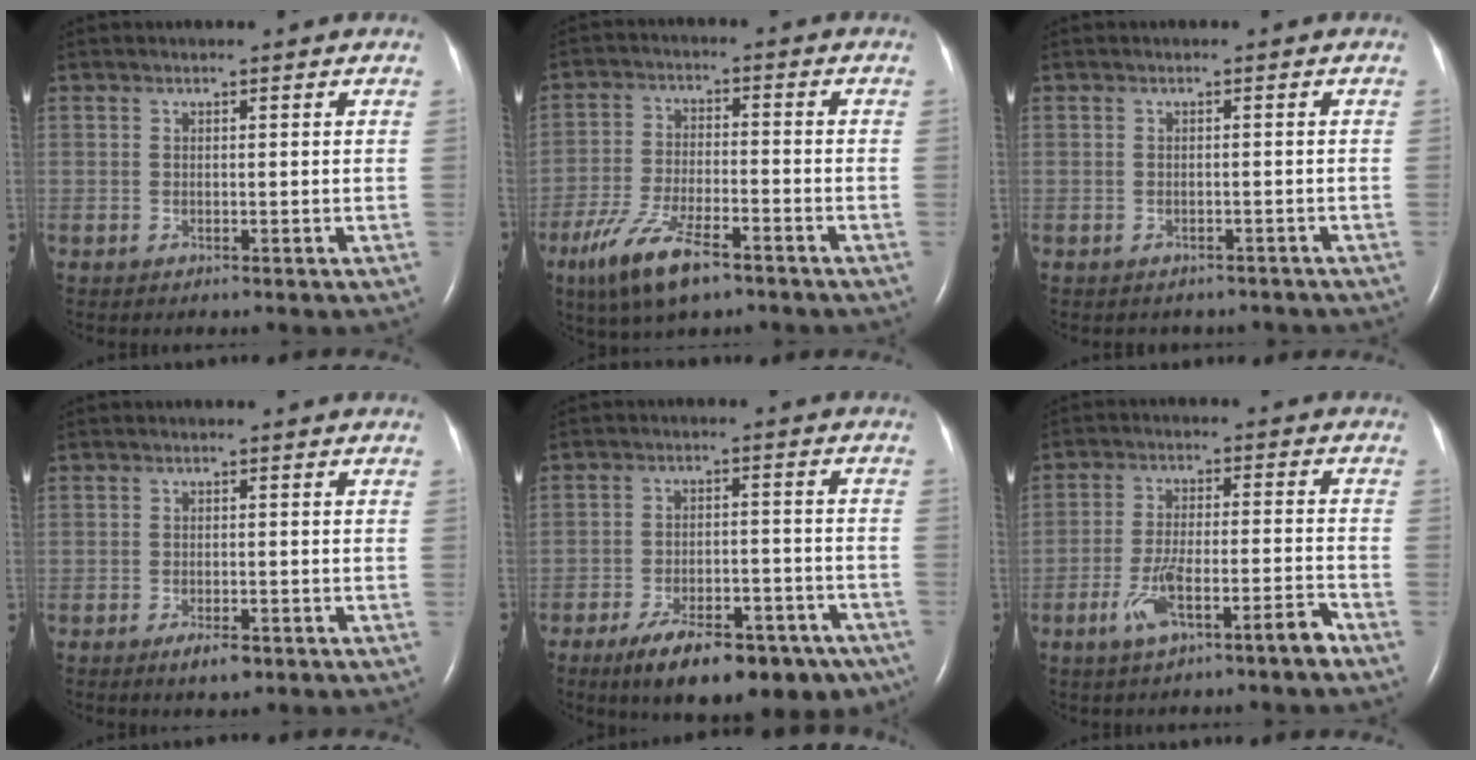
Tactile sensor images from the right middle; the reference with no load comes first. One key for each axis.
{"total": 10.3, "fx": -6.6, "fy": 2.8, "fz": 7.5, "tx": -0.153, "ty": -0.017, "tz": -0.116}
{"total": 4.2, "fx": -3.7, "fy": 1.9, "fz": 0.4, "tx": -0.007, "ty": 0.007, "tz": -0.039}
{"total": 2.7, "fx": -1.7, "fy": 0.9, "fz": 1.8, "tx": -0.036, "ty": -0.002, "tz": -0.024}
{"total": 16.0, "fx": -11.2, "fy": 6.5, "fz": 9.5, "tx": -0.105, "ty": 0.016, "tz": -0.163}
{"total": 7.9, "fx": -5.1, "fy": 0.8, "fz": 6.0, "tx": -0.117, "ty": 0.008, "tz": -0.084}